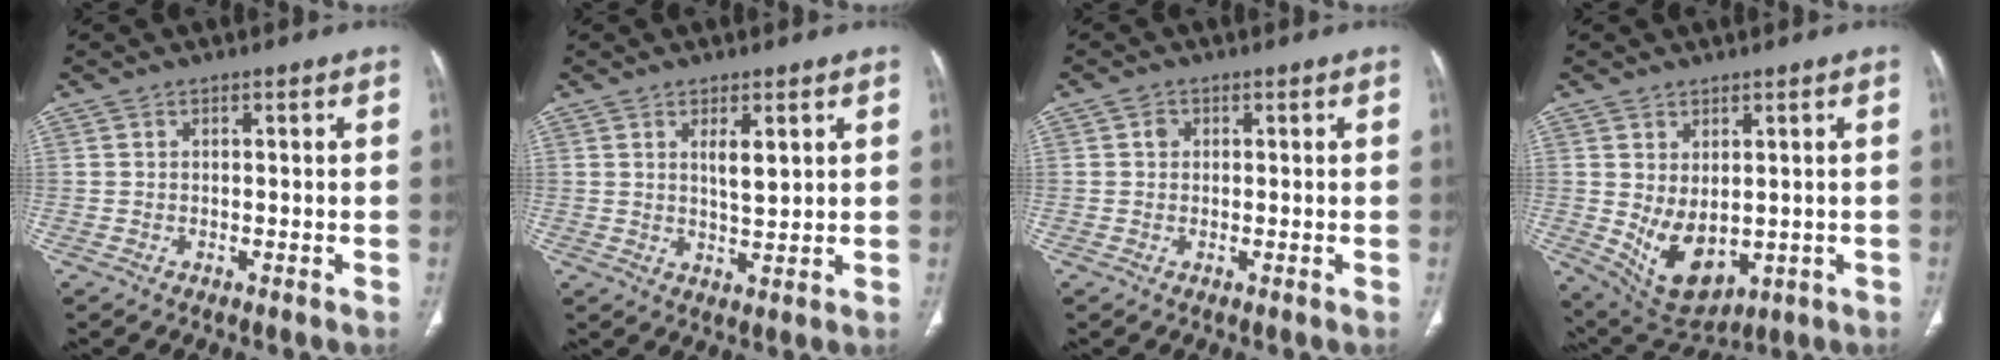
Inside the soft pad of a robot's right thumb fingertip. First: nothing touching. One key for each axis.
{"total": 4.3, "fx": 1.8, "fy": 1.2, "fz": 3.7, "tx": -0.058, "ty": -0.019, "tz": 0.033}
{"total": 1.4, "fx": 0.4, "fy": 1.3, "fz": 0.6, "tx": -0.004, "ty": 0.002, "tz": 0.003}
{"total": 10.2, "fx": -0.6, "fy": 6.5, "fz": 7.9, "tx": -0.118, "ty": -0.010, "tz": 0.024}